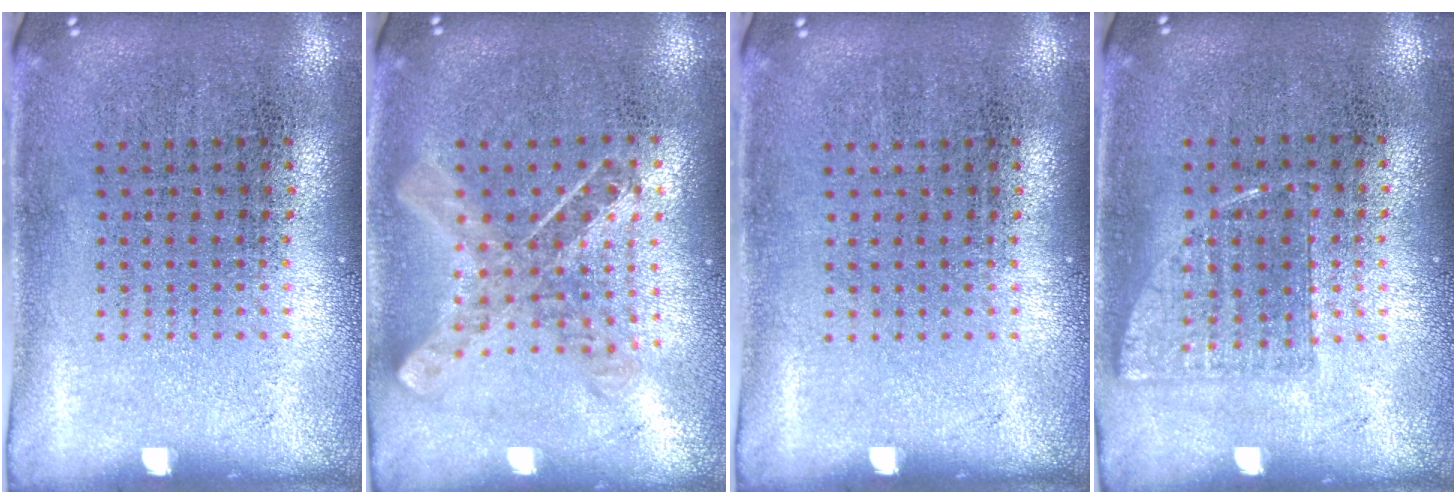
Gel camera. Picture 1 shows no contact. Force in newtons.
{"total": 0.9, "press": 0.8, "slide": 0.2}
{"total": 0.0}
{"total": 0.7, "press": 0.7, "slide": 0.3}